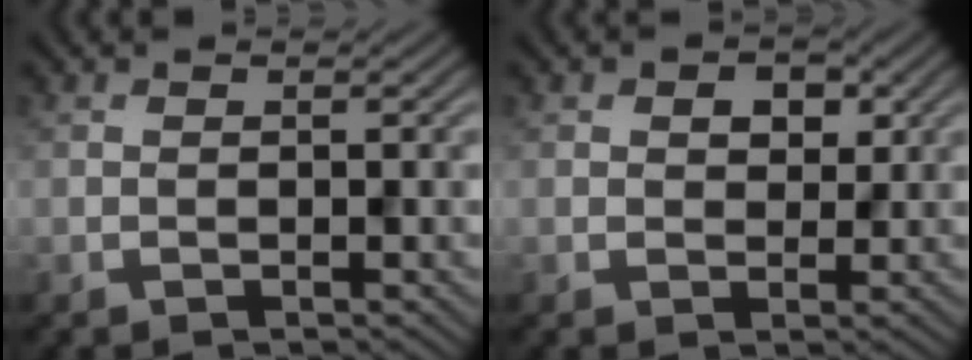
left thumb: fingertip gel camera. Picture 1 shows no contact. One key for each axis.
{"total": 3.2, "fx": 1.5, "fy": 2.1, "fz": 1.9, "tx": -0.026, "ty": -0.002, "tz": 0.021}